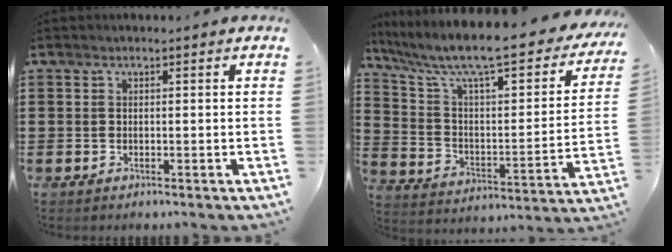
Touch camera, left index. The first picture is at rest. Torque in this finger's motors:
{"motor_torque": [2.14, 0.00, 1.05, 0.21]}